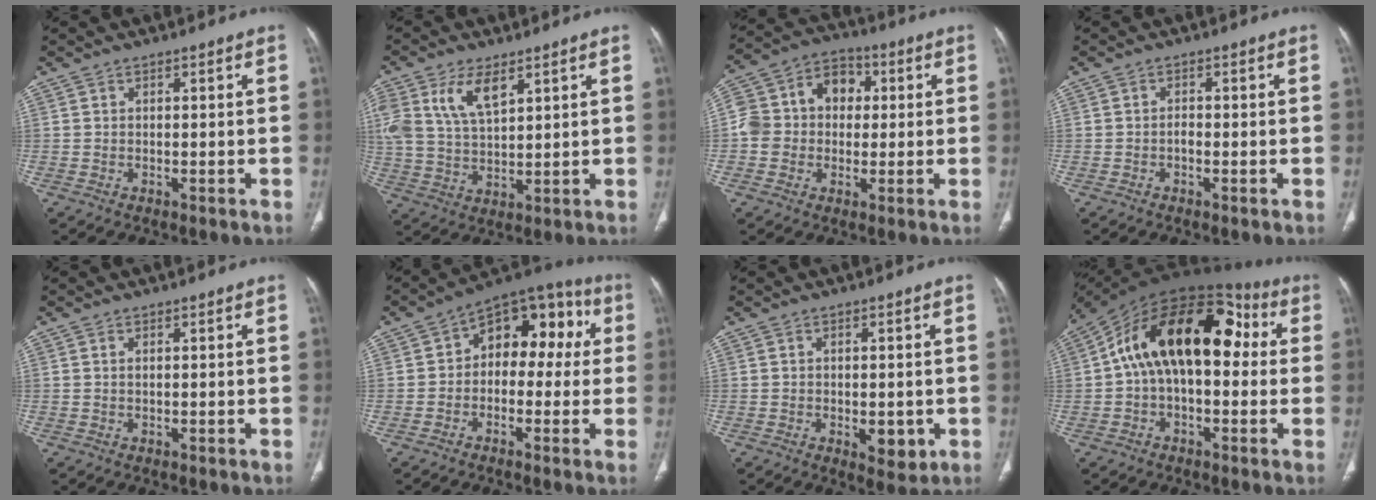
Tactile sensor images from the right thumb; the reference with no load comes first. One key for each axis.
{"total": 10.7, "fx": 5.3, "fy": 5.4, "fz": 7.5, "tx": -0.151, "ty": -0.011, "tz": 0.113}
{"total": 12.4, "fx": 0.9, "fy": 10.3, "fz": 6.7, "tx": -0.093, "ty": 0.039, "tz": 0.007}
{"total": 1.1, "fx": -0.5, "fy": 0.5, "fz": 0.8, "tx": -0.013, "ty": 0.002, "tz": -0.009}
{"total": 0.5, "fx": 0.2, "fy": 0.2, "fz": 0.5, "tx": -0.009, "ty": 0.001, "tz": 0.004}
{"total": 13.6, "fx": 1.6, "fy": 8.8, "fz": 10.3, "tx": -0.081, "ty": 0.051, "tz": 0.005}
{"total": 5.1, "fx": -1.2, "fy": 2.7, "fz": 4.1, "tx": -0.040, "ty": -0.006, "tz": -0.006}
{"total": 21.7, "fx": 2.8, "fy": 12.2, "fz": 17.8, "tx": -0.267, "ty": 0.054, "tz": 0.029}